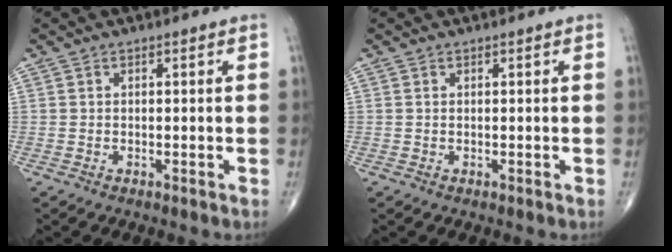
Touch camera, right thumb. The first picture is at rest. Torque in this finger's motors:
{"motor_torque": [-0.03, -0.13, -0.05, -0.07, -0.01]}